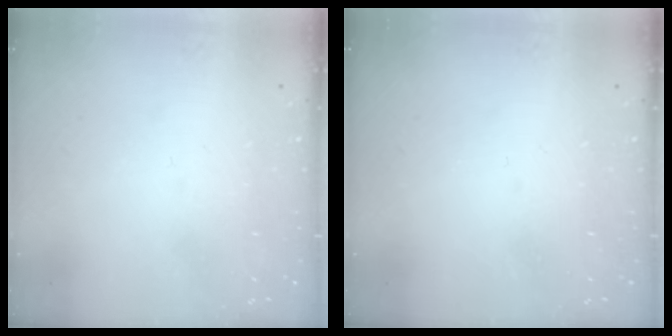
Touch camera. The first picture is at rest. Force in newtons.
{"total": 0.0}